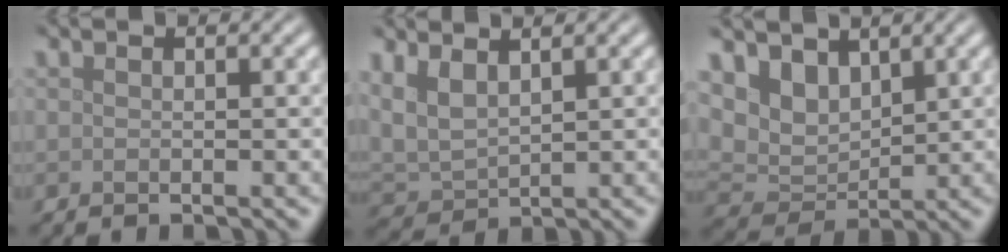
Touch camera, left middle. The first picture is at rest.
{"total": 3.6, "force": [1.9, 1.7, 2.5], "torque": [-0.064, -0.001, 0.041]}
{"total": 4.0, "force": [2.6, 2.5, 1.6], "torque": [-0.046, -0.009, 0.040]}